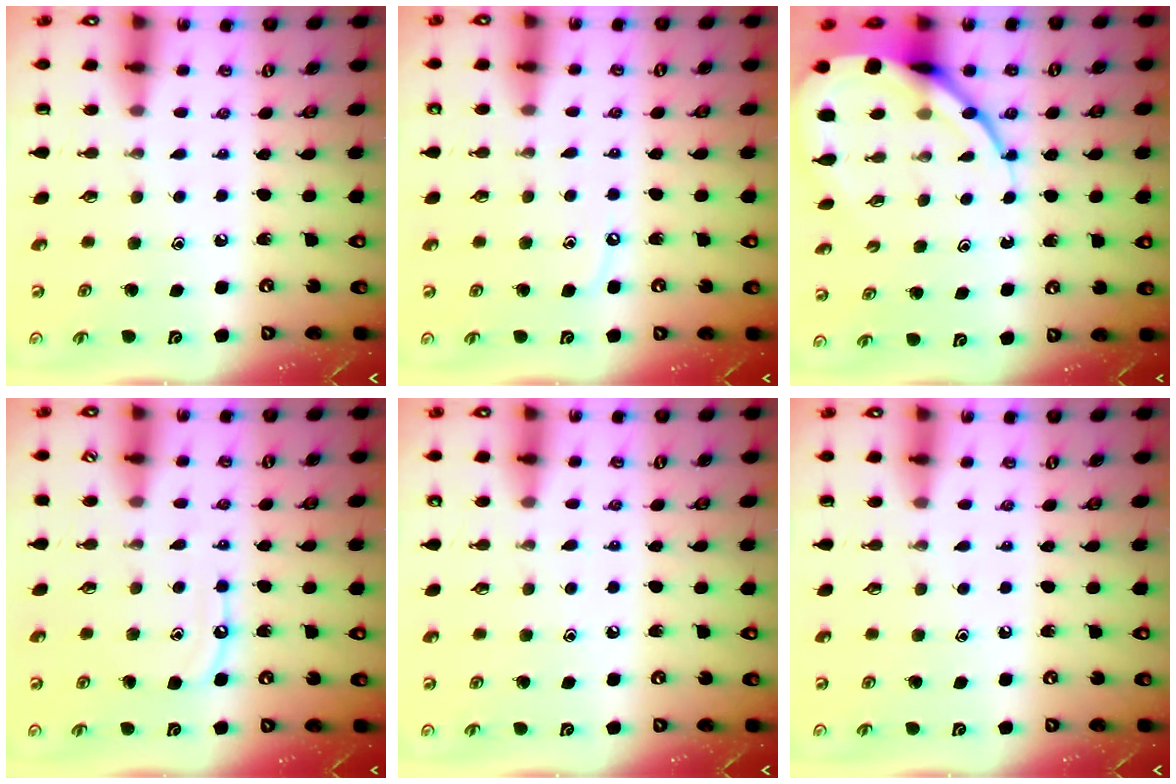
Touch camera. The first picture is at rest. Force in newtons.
{"total": 3.4, "press": 3.4, "slide": 0.4}
{"total": 13.1, "press": 13.1, "slide": 1.2}
{"total": 6.4, "press": 6.4, "slide": 0.6}
{"total": 3.9, "press": 3.9, "slide": 0.6}
{"total": 0.0}